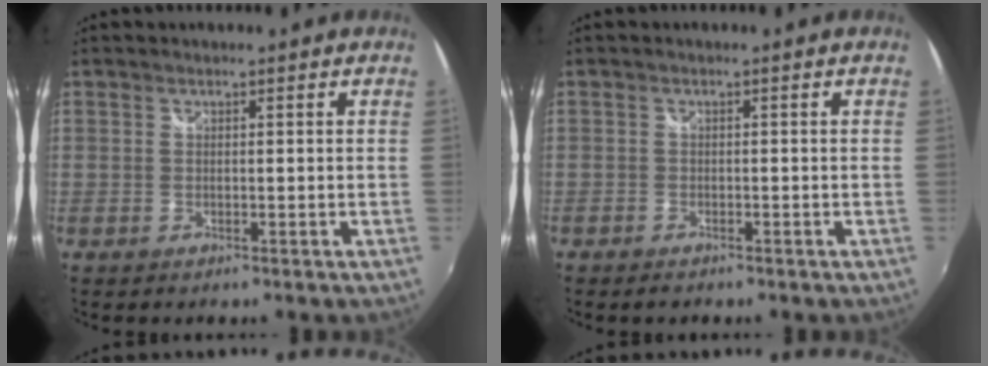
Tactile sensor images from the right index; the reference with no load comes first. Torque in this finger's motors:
{"motor_torque": [0.09, -0.09, 0.02, -0.01]}